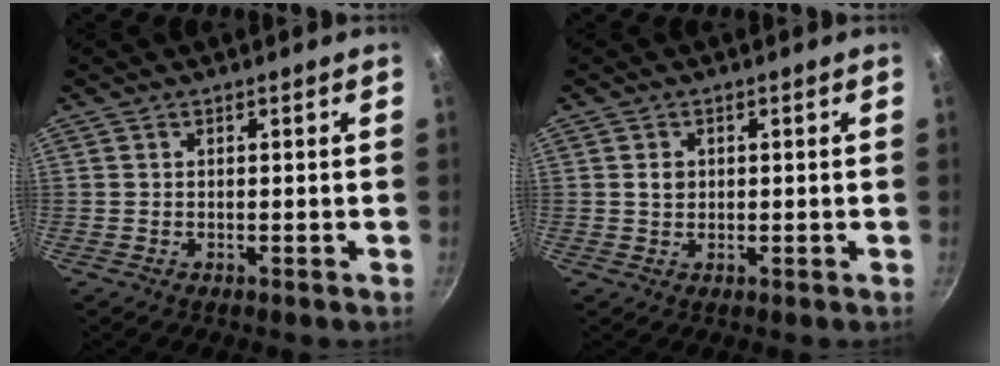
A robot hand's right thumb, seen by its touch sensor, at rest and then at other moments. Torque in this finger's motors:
{"motor_torque": [-0.03, 0.75, 0.31, -0.21, -0.05]}